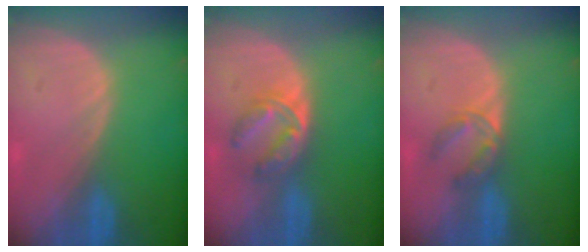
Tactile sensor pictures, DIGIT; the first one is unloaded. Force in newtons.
{"total": 5.4, "press": 5.2, "slide": 1.4}
{"total": 3.8, "press": 3.6, "slide": 1.0}